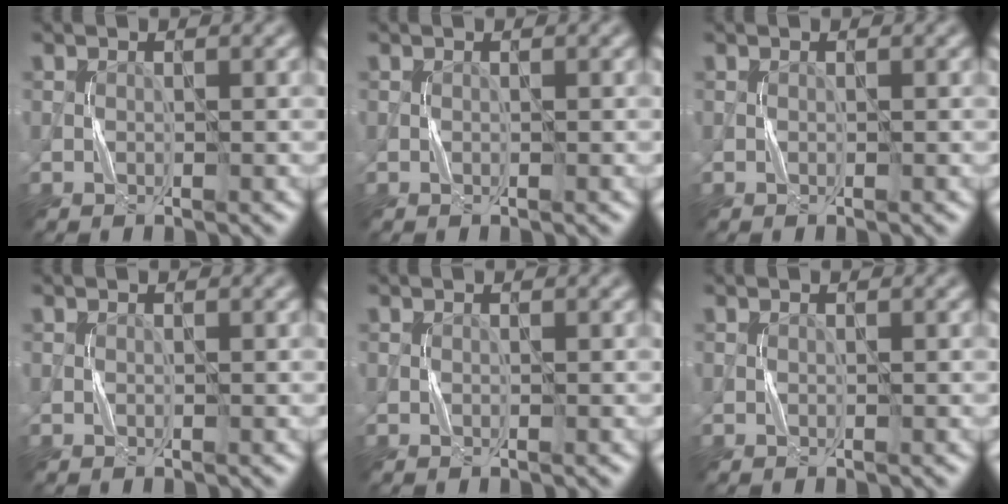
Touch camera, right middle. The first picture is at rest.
{"total": 0.0}
{"total": 0.0}
{"total": 0.0}
{"total": 0.0}
{"total": 0.0}